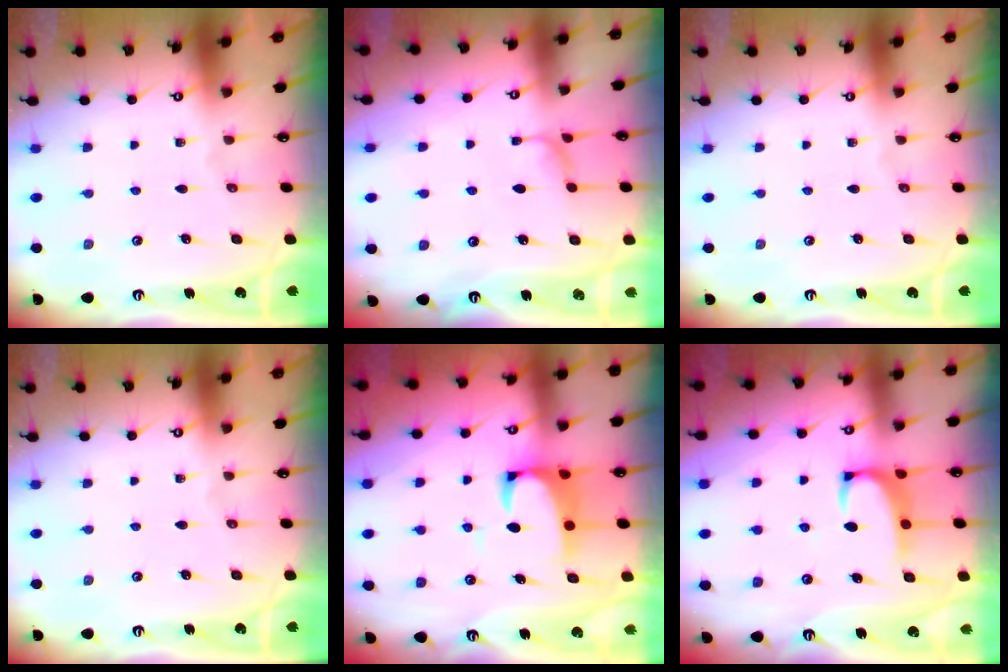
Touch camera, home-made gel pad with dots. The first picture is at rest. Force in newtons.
{"total": 1.6, "press": 1.5, "slide": 0.6}
{"total": 0.0}
{"total": 0.0}
{"total": 3.6, "press": 3.5, "slide": 1.0}
{"total": 2.5, "press": 2.4, "slide": 0.7}